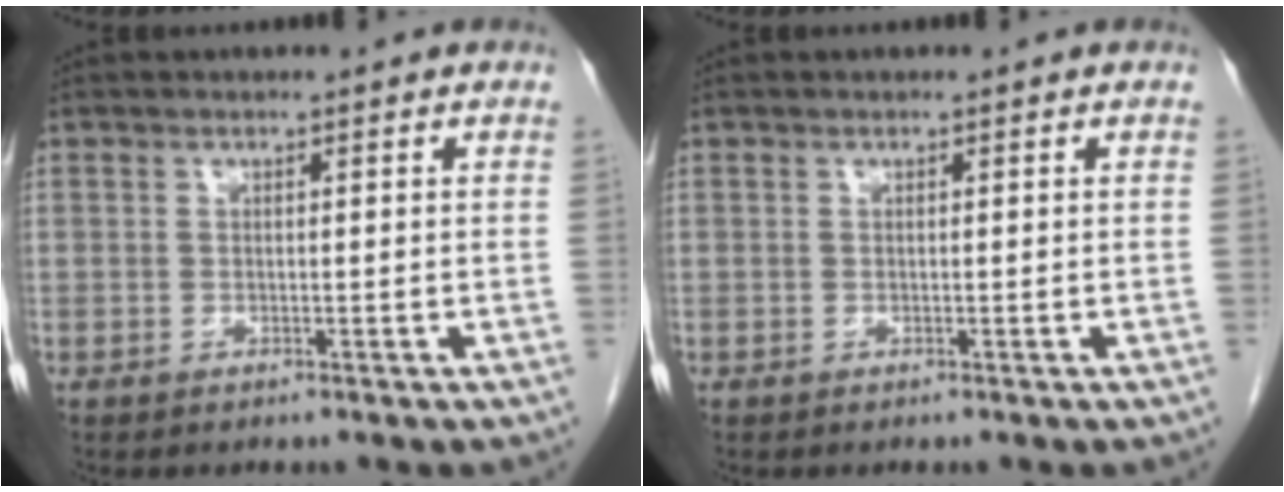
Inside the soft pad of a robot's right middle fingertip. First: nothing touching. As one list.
[{"total": 0.0}]